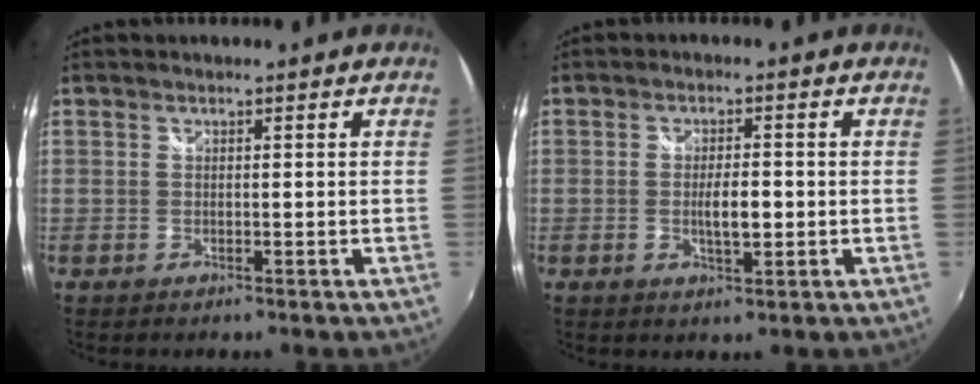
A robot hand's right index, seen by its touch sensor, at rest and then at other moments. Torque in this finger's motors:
{"motor_torque": [0.76, -0.15, 0.32, 0.08]}